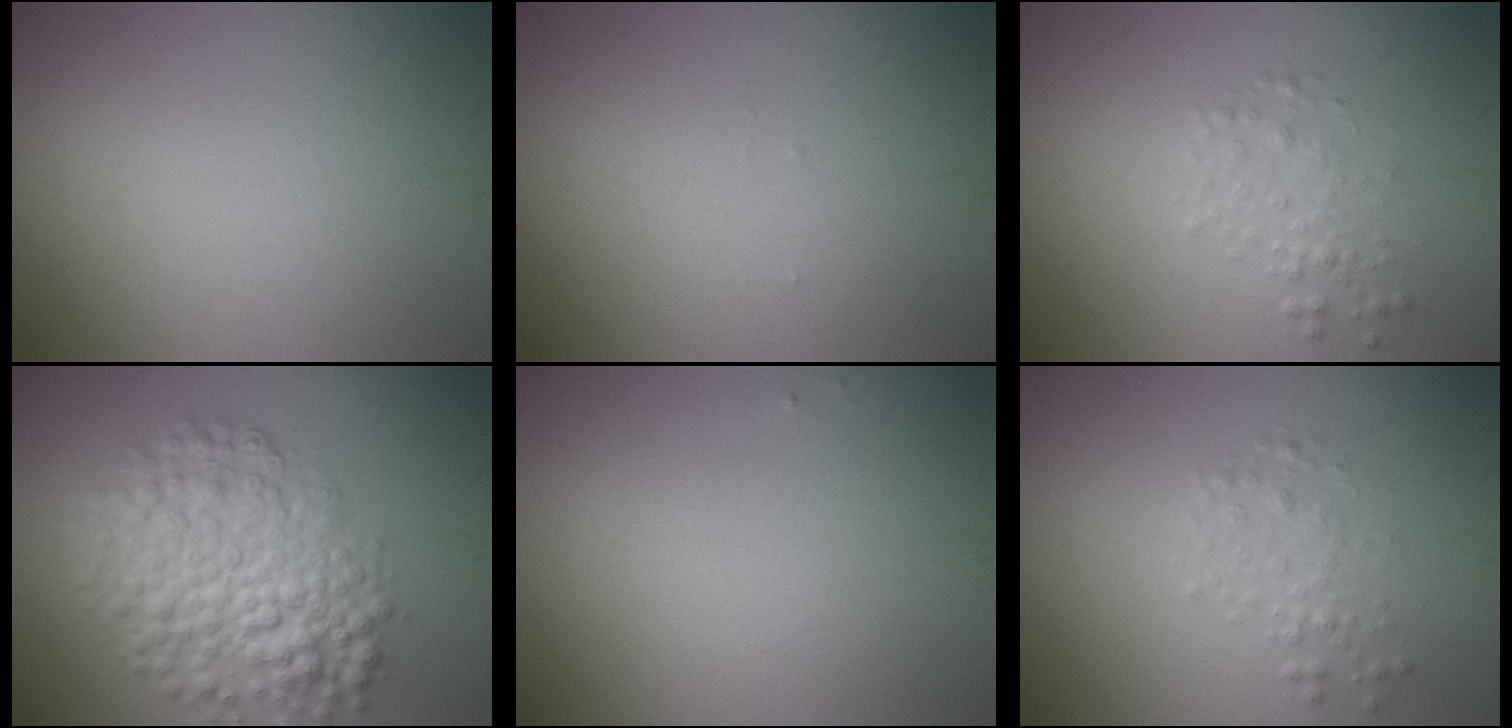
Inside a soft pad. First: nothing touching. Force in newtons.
{"total": 0.0}
{"total": 1.6, "press": 1.6, "slide": 0.0}
{"total": 7.6, "press": 7.6, "slide": 0.2}
{"total": 0.0}
{"total": 1.6, "press": 1.6, "slide": 0.0}